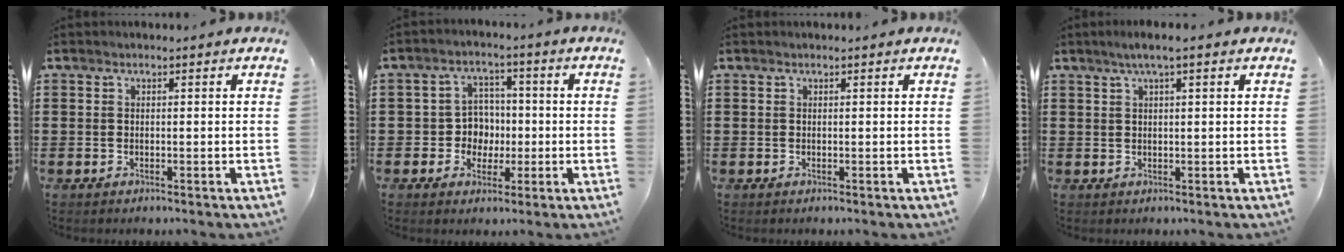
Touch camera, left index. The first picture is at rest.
{"total": 5.3, "force": [-0.5, 5.0, 1.6], "torque": [-0.042, 0.011, -0.012]}
{"total": 0.0}
{"total": 2.4, "force": [1.2, 0.0, 2.1], "torque": [-0.040, 0.001, 0.021]}